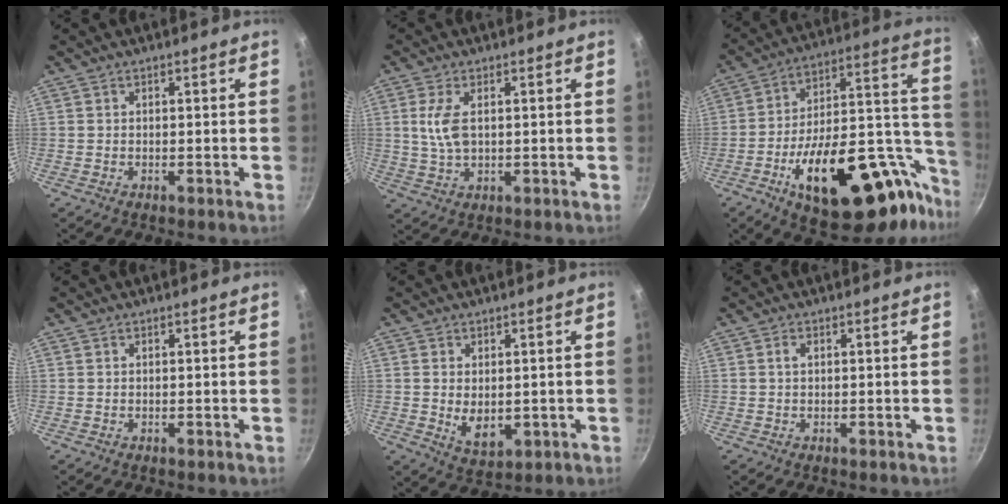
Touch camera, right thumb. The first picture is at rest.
{"total": 5.7, "force": [1.0, 2.8, 4.8], "torque": [-0.102, 0.001, 0.020]}
{"total": 32.7, "force": [-15.0, 14.8, 25.0], "torque": [-0.294, 0.084, -0.212]}
{"total": 0.0}
{"total": 6.0, "force": [0.0, 3.8, 4.6], "torque": [-0.072, -0.015, 0.012]}
{"total": 0.9, "force": [0.2, 0.5, 0.7], "torque": [-0.014, 0.003, 0.004]}